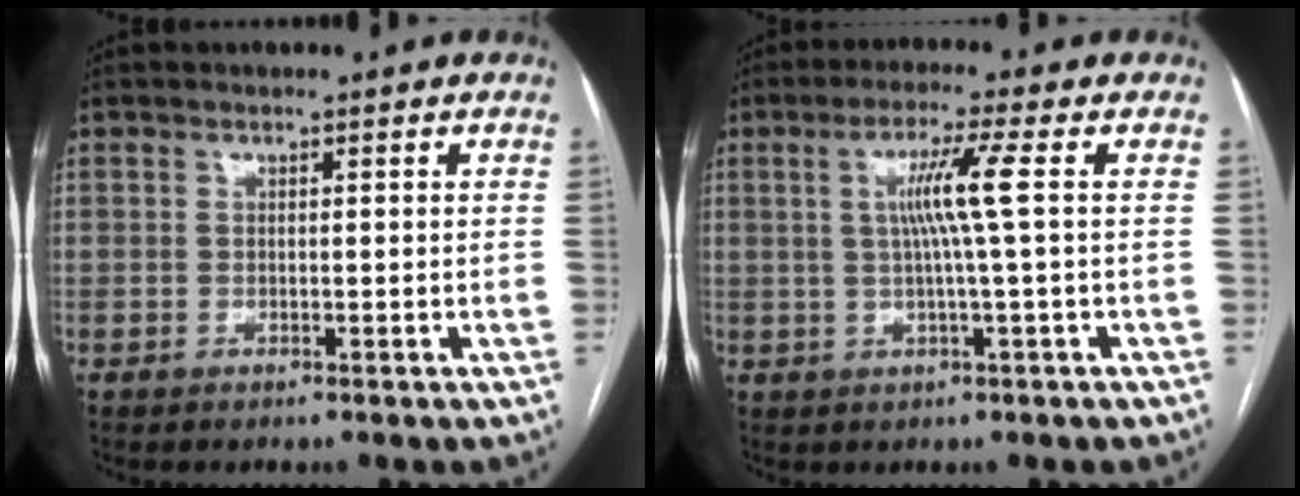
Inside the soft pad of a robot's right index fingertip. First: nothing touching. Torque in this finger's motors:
{"motor_torque": [0.93, 0.27, 0.34, 0.13]}